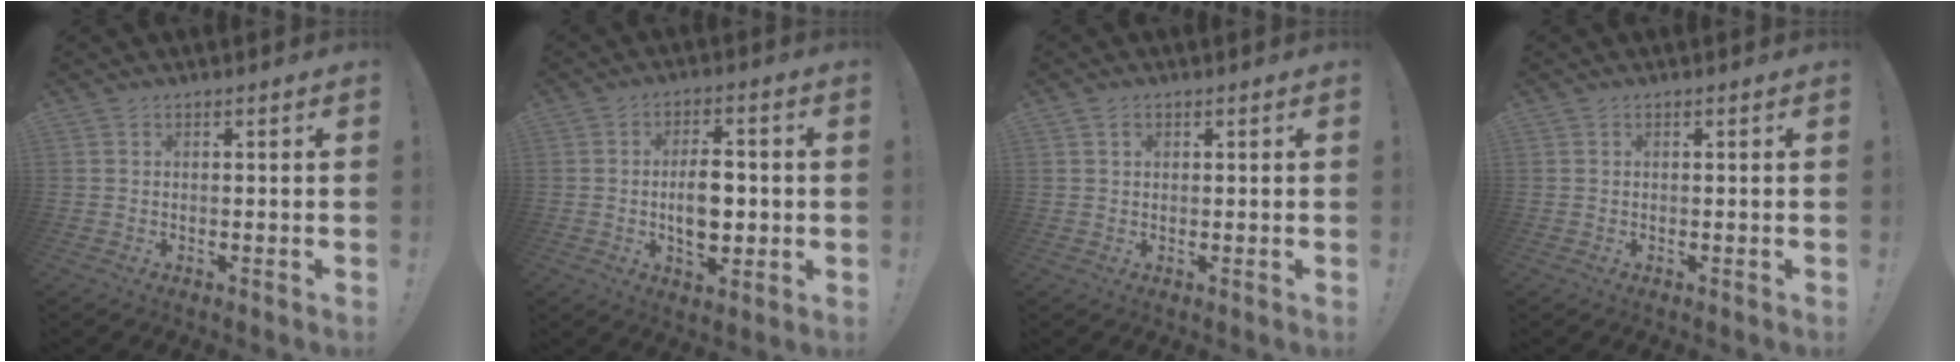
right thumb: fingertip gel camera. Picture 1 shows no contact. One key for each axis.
{"total": 8.9, "fx": -0.7, "fy": 5.4, "fz": 7.1, "tx": -0.110, "ty": -0.001, "tz": -0.017}
{"total": 1.2, "fx": 0.6, "fy": 0.9, "fz": 0.5, "tx": -0.011, "ty": 0.003, "tz": 0.010}
{"total": 0.0}